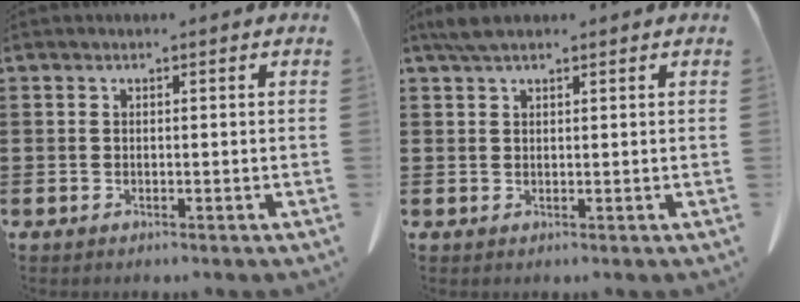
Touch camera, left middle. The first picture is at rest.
{"total": 2.8, "force": [2.0, 0.8, 1.8], "torque": [-0.041, 0.005, 0.036]}